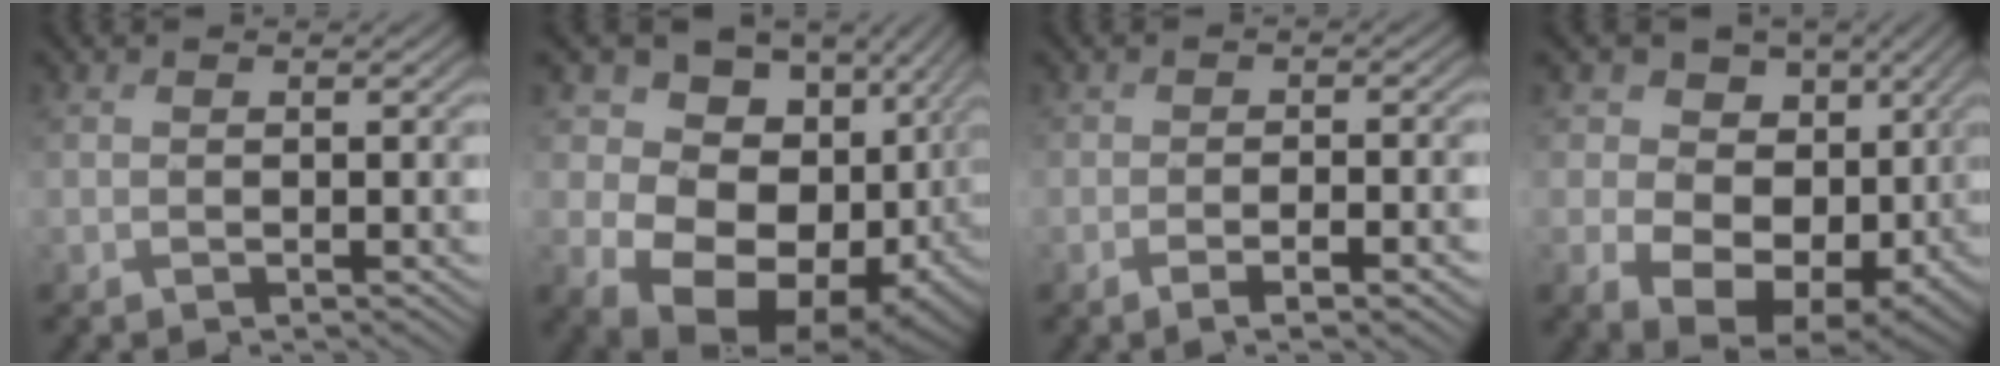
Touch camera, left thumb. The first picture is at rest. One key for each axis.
{"total": 17.4, "fx": -0.9, "fy": 14.0, "fz": 10.3, "tx": -0.164, "ty": -0.047, "tz": 0.022}
{"total": 4.0, "fx": -2.7, "fy": 0.8, "fz": 2.8, "tx": -0.046, "ty": 0.000, "tz": -0.040}
{"total": 11.4, "fx": -0.2, "fy": 9.4, "fz": 6.4, "tx": -0.120, "ty": -0.036, "tz": -0.004}